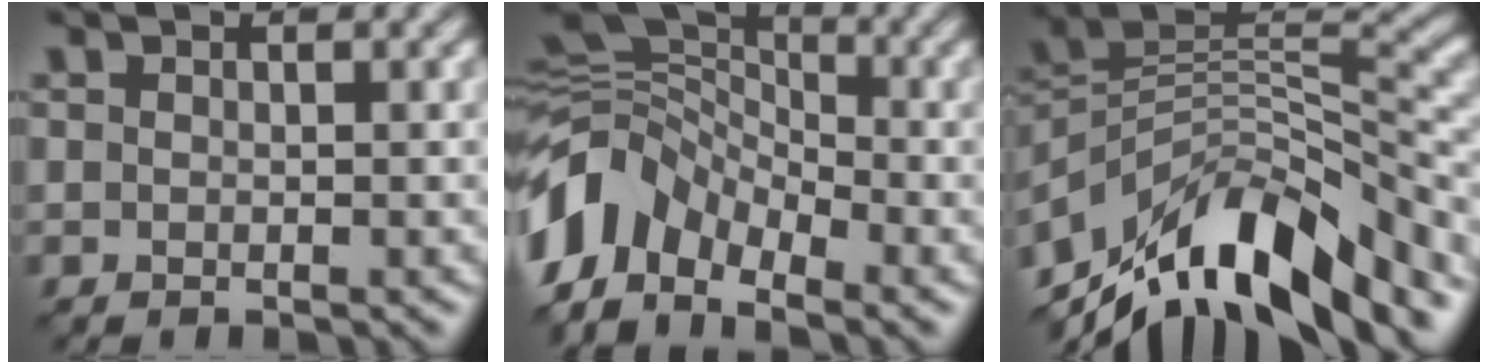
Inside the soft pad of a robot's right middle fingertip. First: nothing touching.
{"total": 7.4, "force": [-4.5, 4.2, 4.1], "torque": [-0.082, 0.003, -0.102]}
{"total": 11.6, "force": [-8.8, 3.3, 6.8], "torque": [-0.124, 0.020, -0.165]}